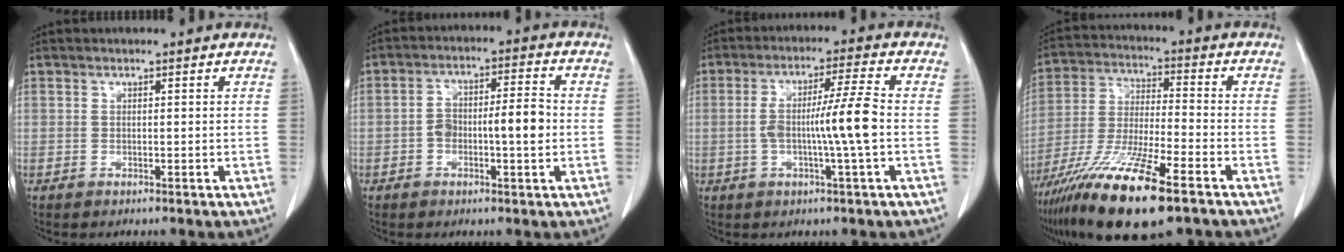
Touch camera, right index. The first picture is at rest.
{"total": 7.1, "force": [-1.2, 2.1, 6.7], "torque": [-0.119, 0.022, -0.019]}
{"total": 8.5, "force": [-1.1, -0.8, 8.4], "torque": [-0.153, 0.006, -0.020]}
{"total": 17.3, "force": [-10.6, 2.2, 13.4], "torque": [-0.262, -0.044, -0.193]}